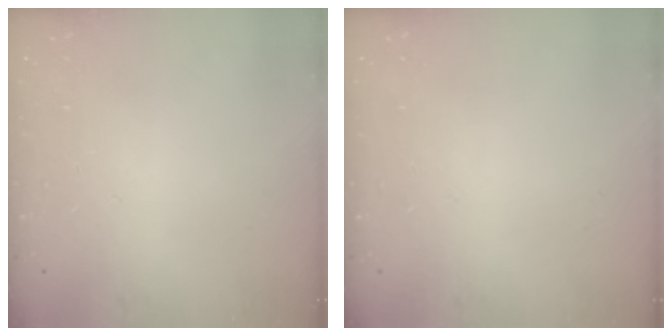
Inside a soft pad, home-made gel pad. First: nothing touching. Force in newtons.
{"total": 0.0}